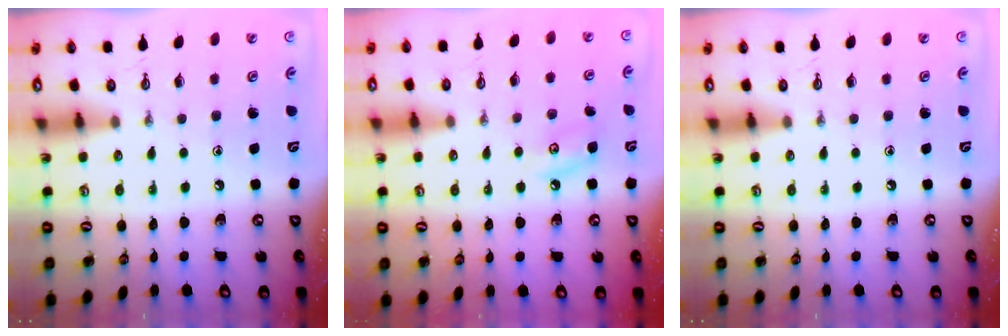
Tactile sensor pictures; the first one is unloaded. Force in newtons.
{"total": 5.7, "press": 5.7, "slide": 0.8}
{"total": 0.0}